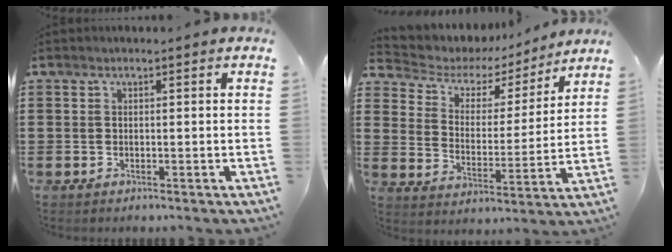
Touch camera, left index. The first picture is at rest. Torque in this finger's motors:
{"motor_torque": [0.79, -0.79, 0.33, 0.05]}